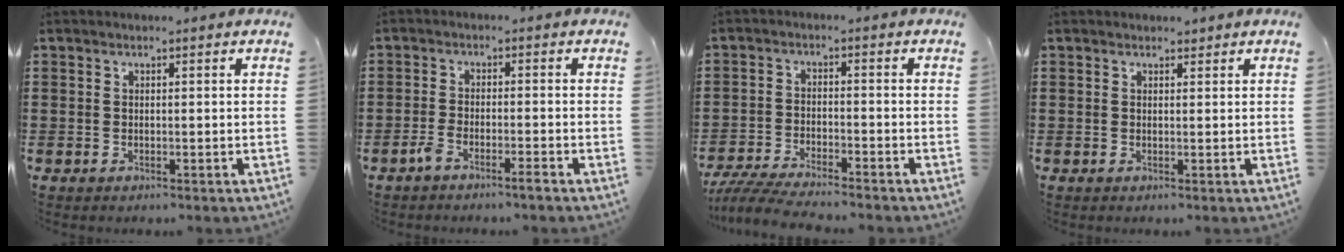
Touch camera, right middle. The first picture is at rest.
{"total": 2.9, "force": [-2.1, 0.2, 2.0], "torque": [-0.039, -0.001, -0.040]}
{"total": 4.9, "force": [-4.6, 0.1, 1.6], "torque": [-0.047, -0.013, -0.096]}
{"total": 1.2, "force": [1.1, 0.5, 0.0], "torque": [0.005, -0.001, 0.019]}